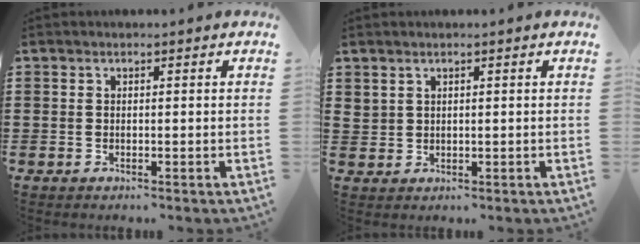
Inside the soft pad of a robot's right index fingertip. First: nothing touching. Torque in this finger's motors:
{"motor_torque": [-0.05, -0.01, 0.02, 0.00]}